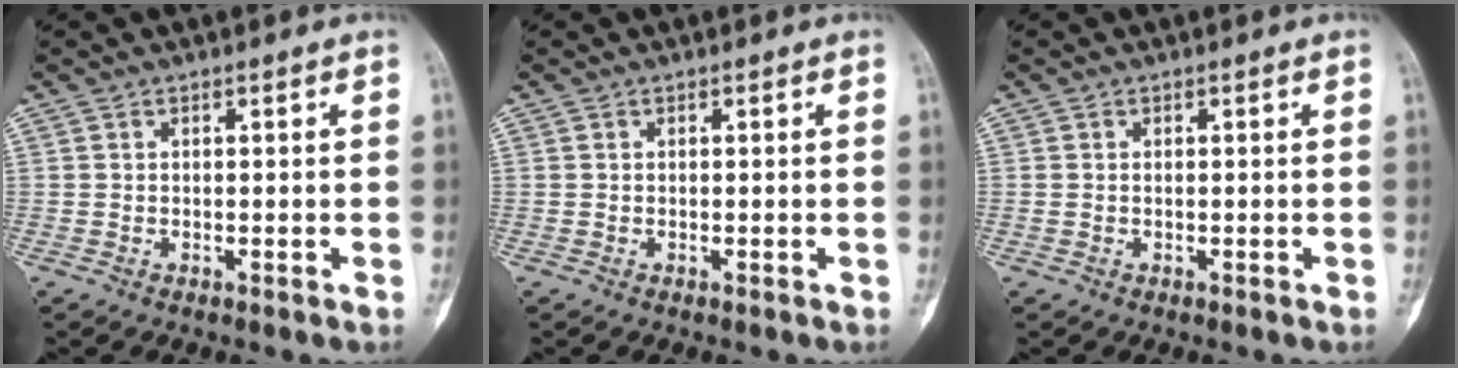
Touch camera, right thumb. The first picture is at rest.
{"total": 0.0}
{"total": 0.5, "force": [0.0, 0.4, 0.4], "torque": [-0.014, 0.005, 0.004]}